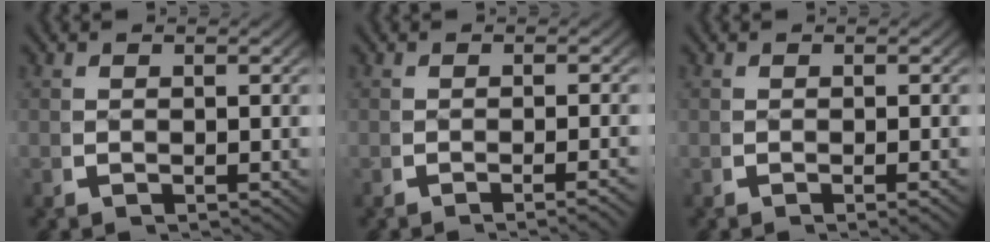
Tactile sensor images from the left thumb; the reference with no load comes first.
{"total": 2.4, "force": [-1.7, 0.0, 1.7], "torque": [-0.023, 0.008, -0.029]}
{"total": 1.2, "force": [-0.5, 0.1, 1.1], "torque": [-0.018, 0.004, -0.009]}